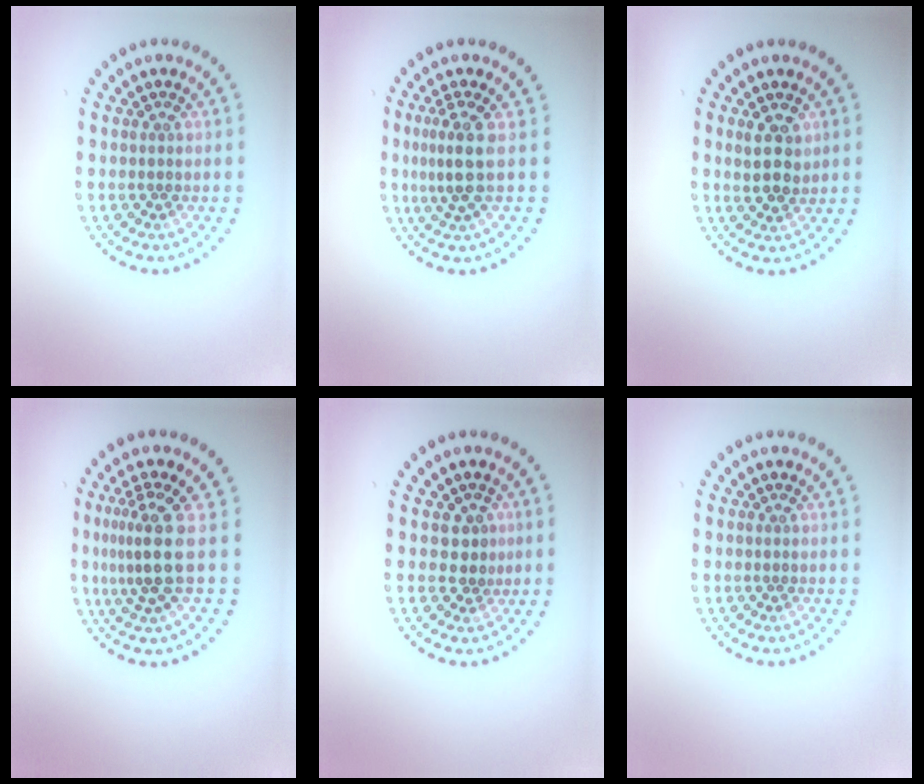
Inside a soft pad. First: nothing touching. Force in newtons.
{"total": 2.9, "press": 2.4, "slide": 1.6}
{"total": 2.7, "press": 2.6, "slide": 0.6}
{"total": 3.6, "press": 2.6, "slide": 2.5}
{"total": 1.8, "press": 1.5, "slide": 0.9}
{"total": 0.0}